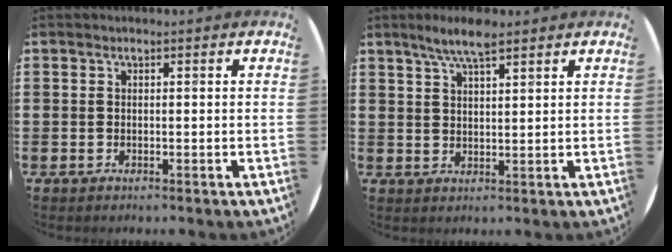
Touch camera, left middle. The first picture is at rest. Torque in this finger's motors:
{"motor_torque": [0.67, -0.57, 0.12, 0.12]}